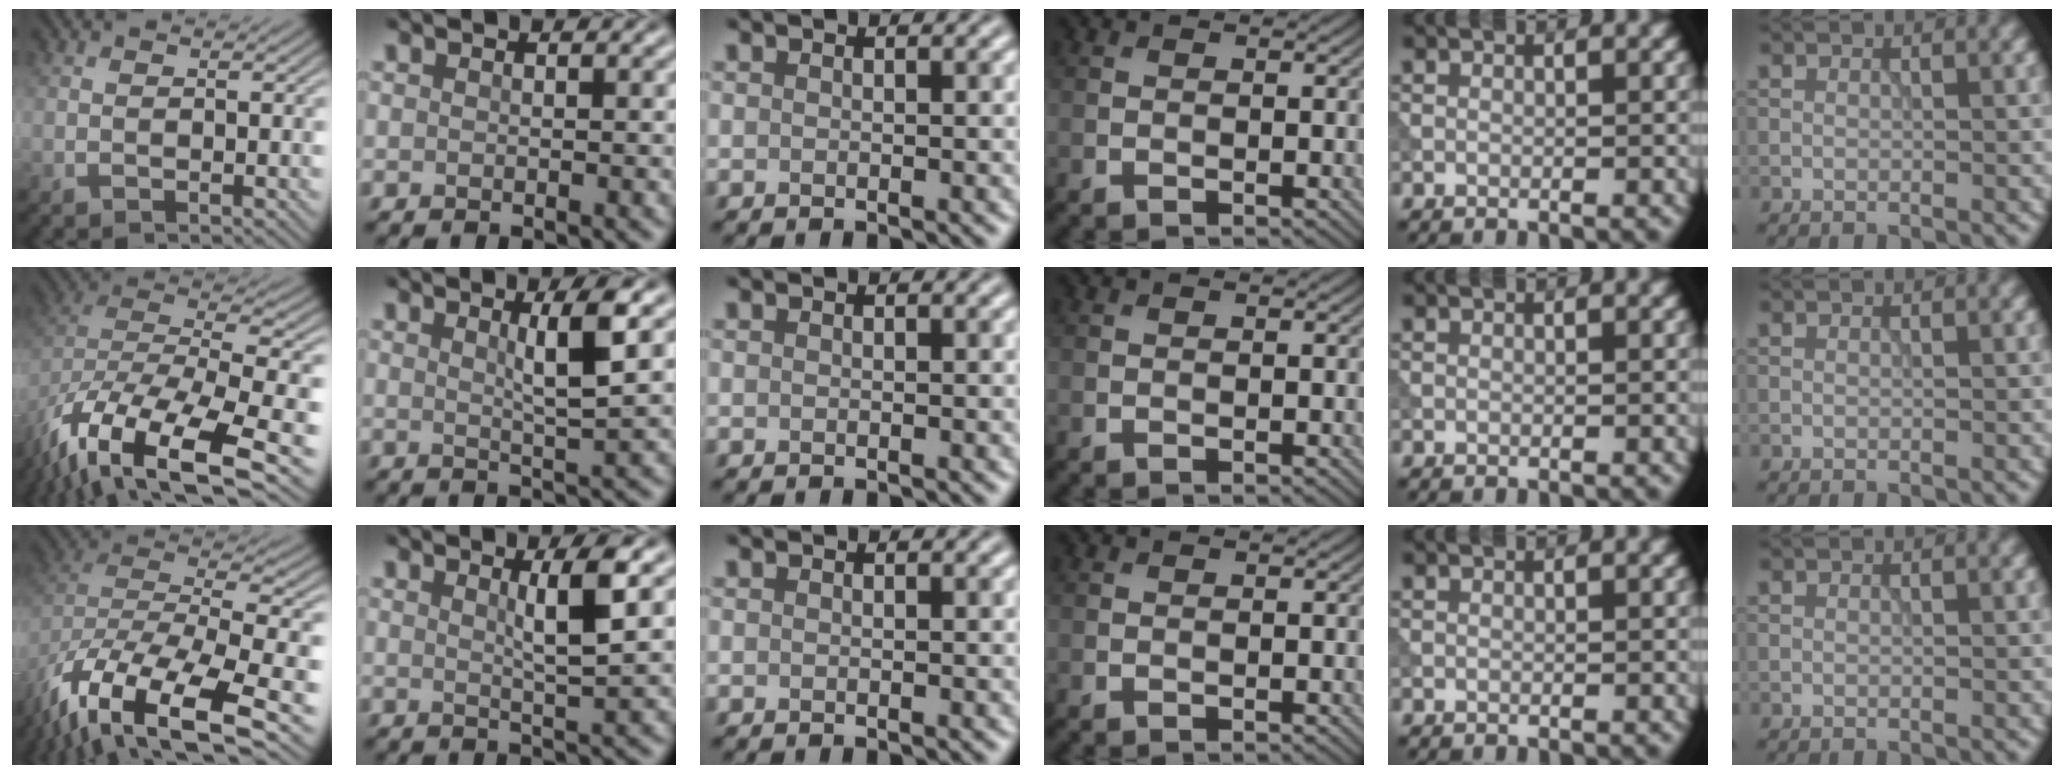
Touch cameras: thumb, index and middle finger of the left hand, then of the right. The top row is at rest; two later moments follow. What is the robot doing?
{"motion": "extract", "object": "tissue"}